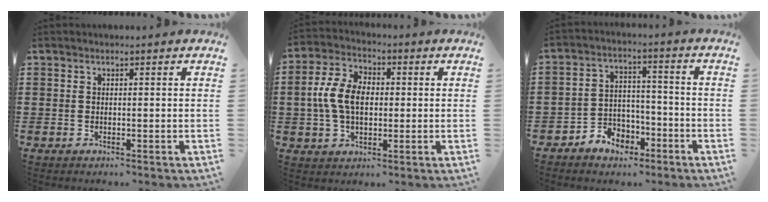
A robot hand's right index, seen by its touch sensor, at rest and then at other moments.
{"total": 8.0, "force": [-0.1, 5.2, 6.1], "torque": [-0.154, 0.006, -0.011]}
{"total": 4.6, "force": [-3.2, 3.2, 1.0], "torque": [-0.025, 0.014, -0.062]}